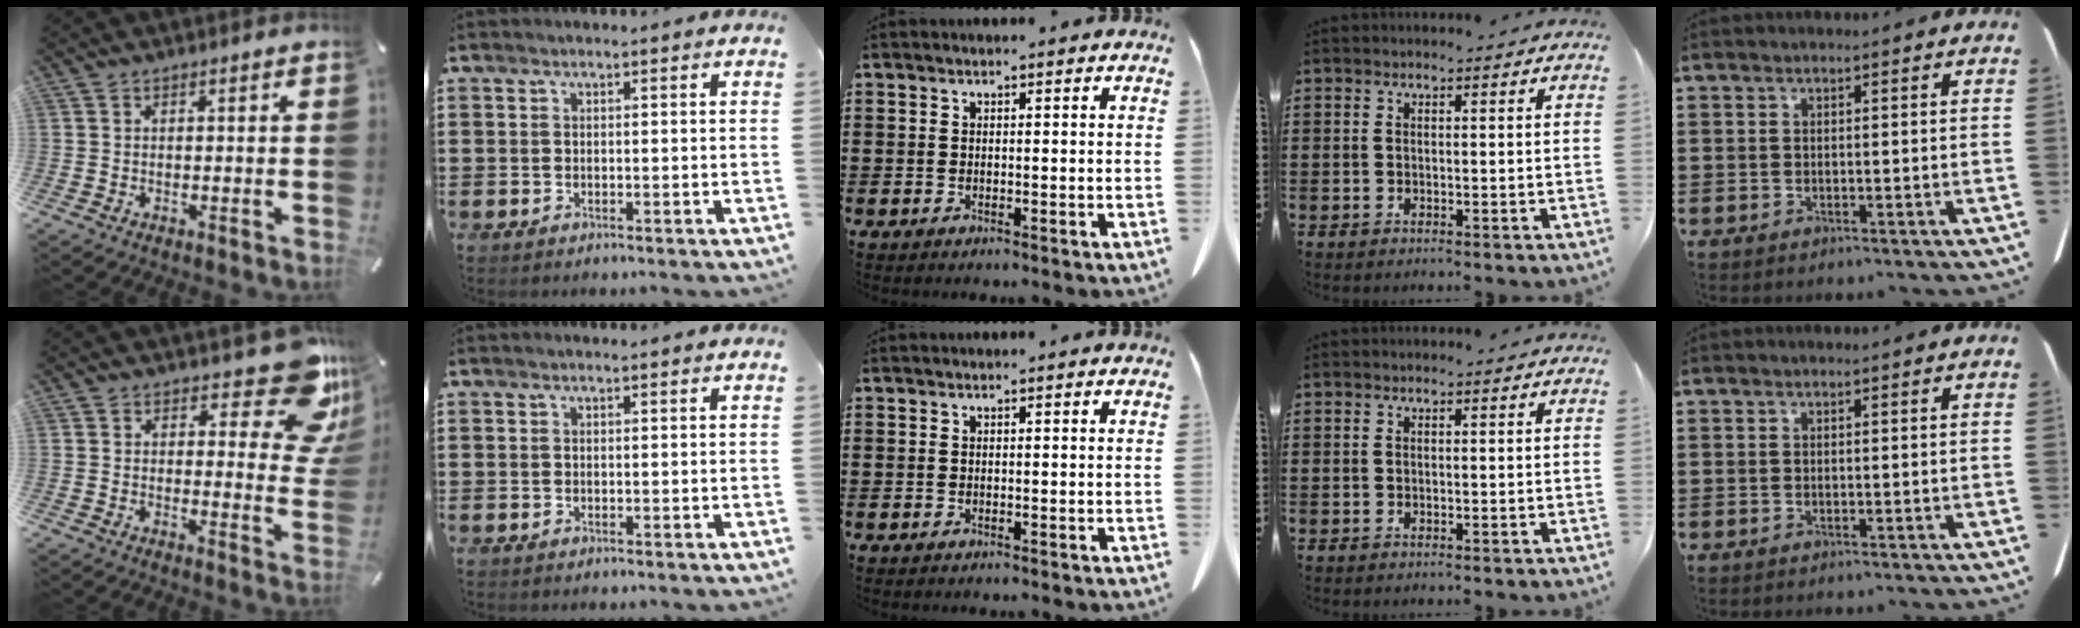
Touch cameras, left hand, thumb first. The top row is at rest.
{"thumb": {"total": 15.5, "force": [9.1, 6.3, 10.8], "torque": [-0.115, -0.075, 0.152]}}